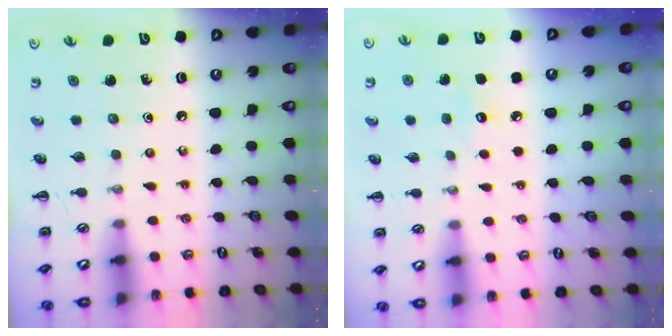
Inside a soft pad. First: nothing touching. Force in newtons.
{"total": 5.6, "press": 5.4, "slide": 1.4}